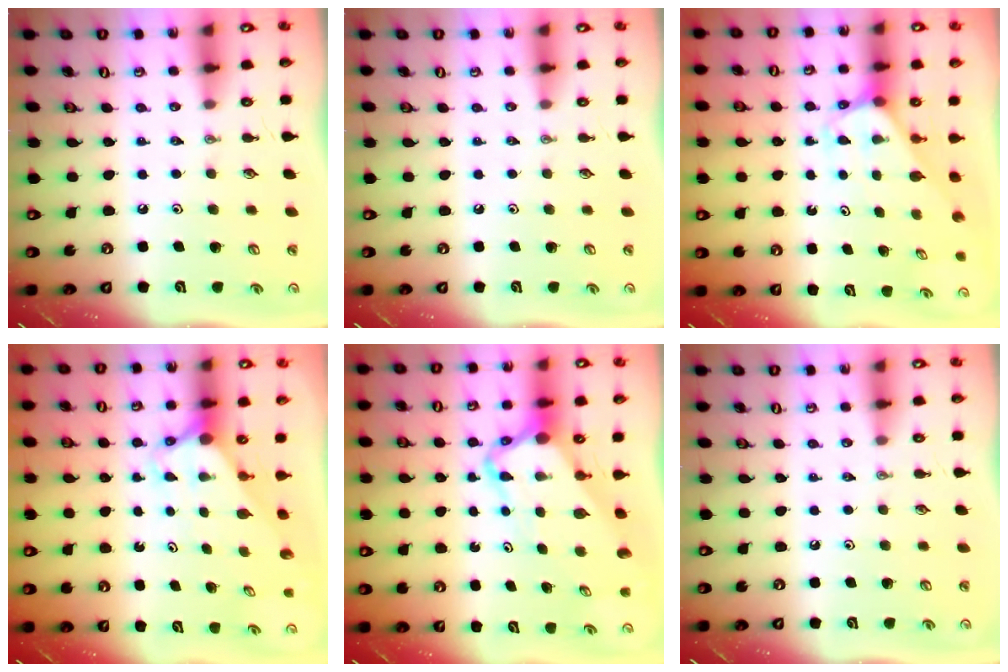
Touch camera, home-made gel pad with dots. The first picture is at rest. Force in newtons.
{"total": 0.0}
{"total": 2.4, "press": 2.4, "slide": 0.2}
{"total": 2.6, "press": 2.6, "slide": 0.1}
{"total": 7.5, "press": 7.4, "slide": 0.6}
{"total": 0.0}